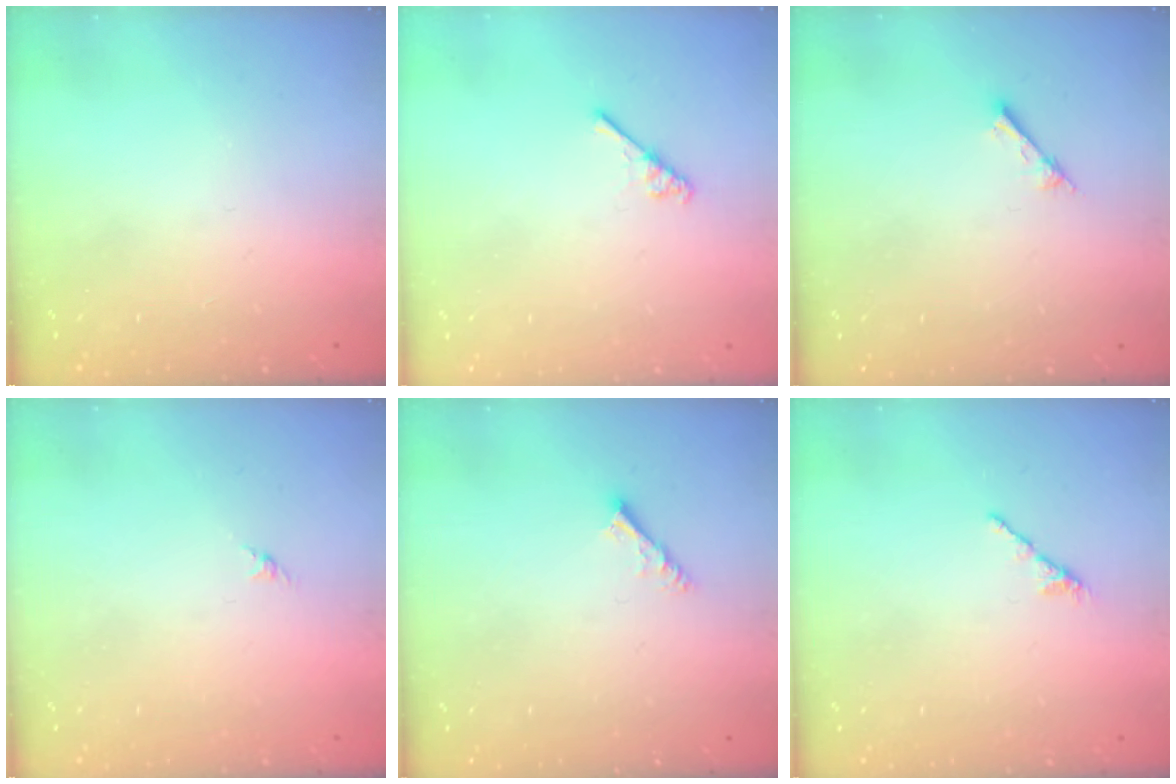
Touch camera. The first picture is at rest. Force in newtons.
{"total": 3.2, "press": 3.1, "slide": 0.5}
{"total": 1.5, "press": 1.5, "slide": 0.2}
{"total": 0.0}
{"total": 4.4, "press": 4.4, "slide": 0.1}
{"total": 2.1, "press": 2.0, "slide": 0.7}